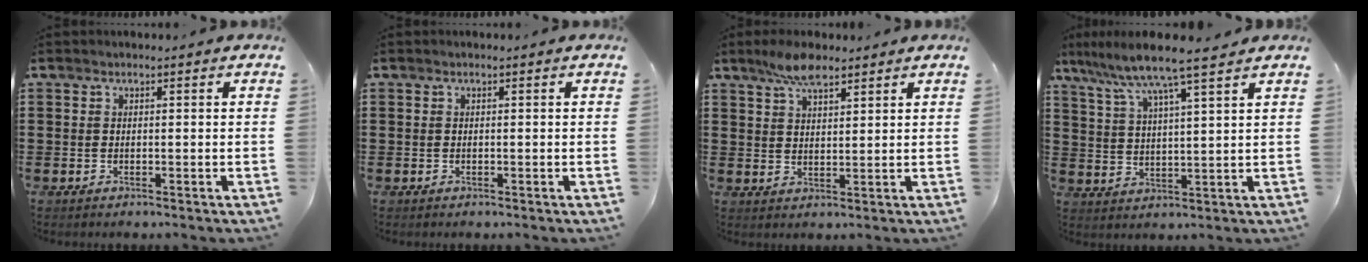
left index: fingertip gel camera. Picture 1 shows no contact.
{"total": 0.0}
{"total": 5.6, "force": [4.1, 1.8, 3.2], "torque": [-0.073, 0.003, 0.076]}
{"total": 7.8, "force": [6.4, -0.5, 4.4], "torque": [-0.108, -0.030, 0.109]}